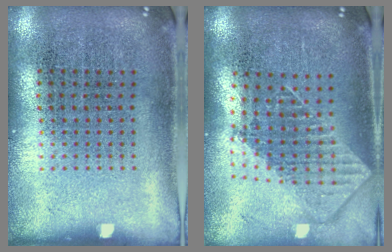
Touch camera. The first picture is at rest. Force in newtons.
{"total": 1.9, "press": 1.5, "slide": 1.1}